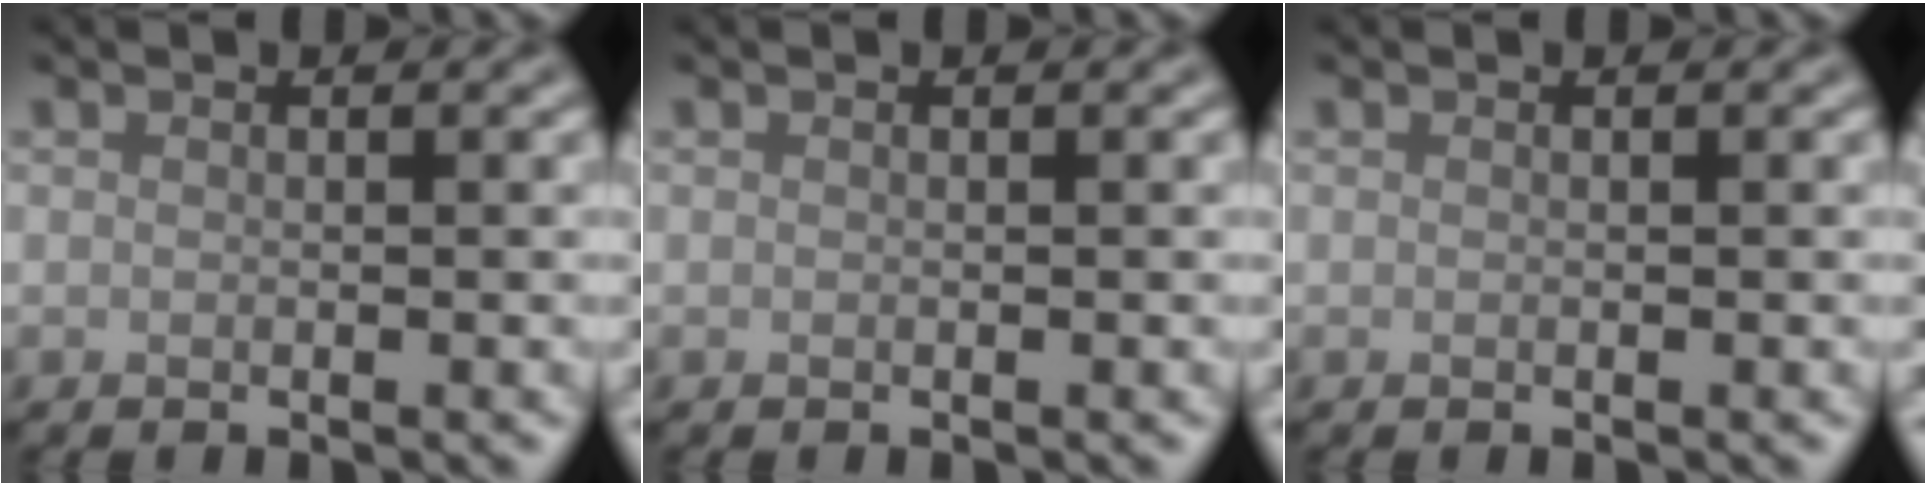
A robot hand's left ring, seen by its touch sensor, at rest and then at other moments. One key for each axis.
{"total": 0.0}
{"total": 0.0}